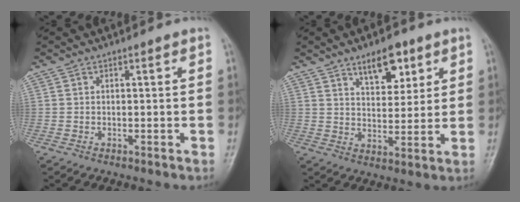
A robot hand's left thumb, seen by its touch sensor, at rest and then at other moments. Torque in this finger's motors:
{"motor_torque": [-0.06, 0.23, -0.11, -0.08, 0.08]}